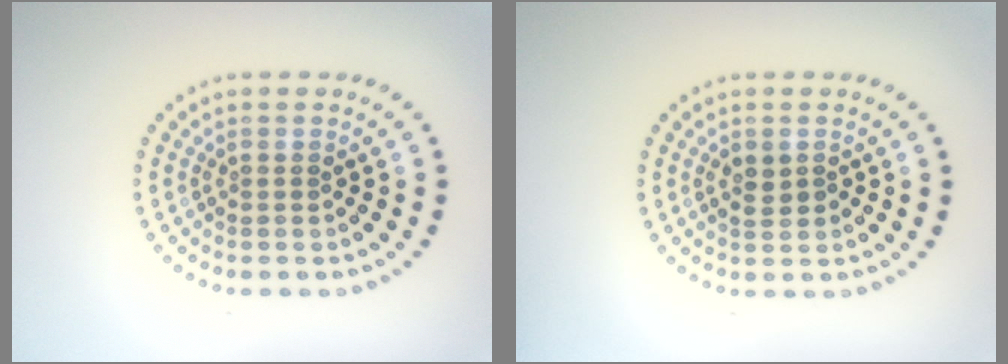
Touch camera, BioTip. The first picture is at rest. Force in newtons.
{"total": 1.5, "press": 1.5, "slide": 0.3}